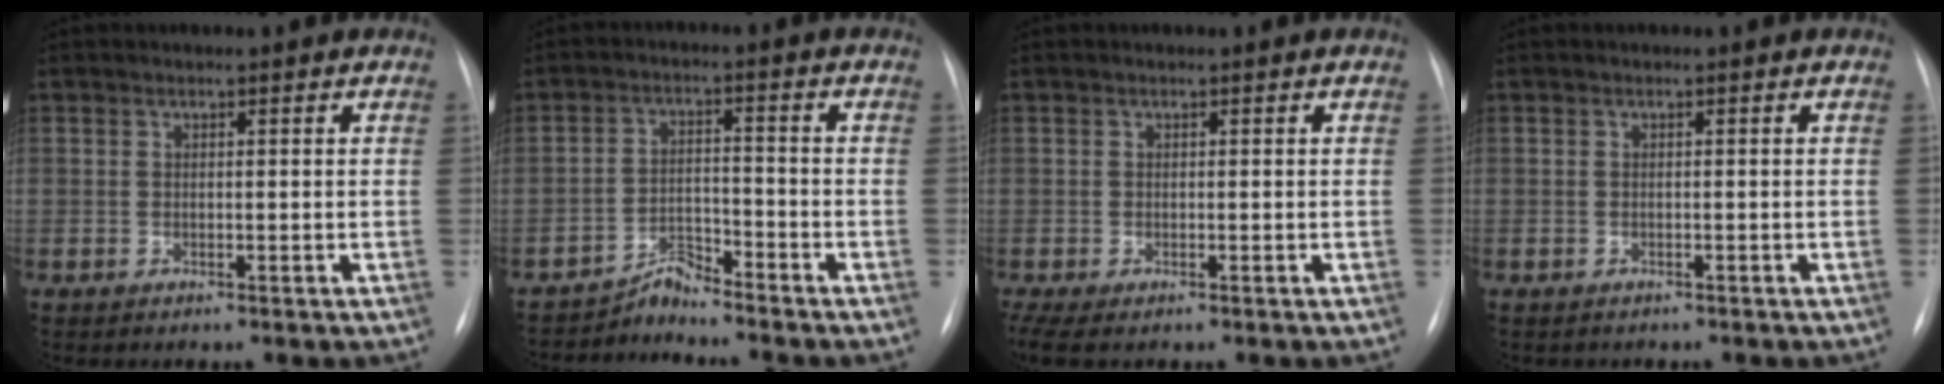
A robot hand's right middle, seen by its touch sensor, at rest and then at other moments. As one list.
[{"total": 3.5, "force": [-3.4, -0.2, -0.5], "torque": [0.007, -0.010, -0.060]}, {"total": 3.8, "force": [-2.5, 1.5, 2.5], "torque": [-0.052, -0.010, -0.037]}, {"total": 0.9, "force": [-0.8, 0.4, 0.1], "torque": [-0.011, -0.002, -0.009]}]